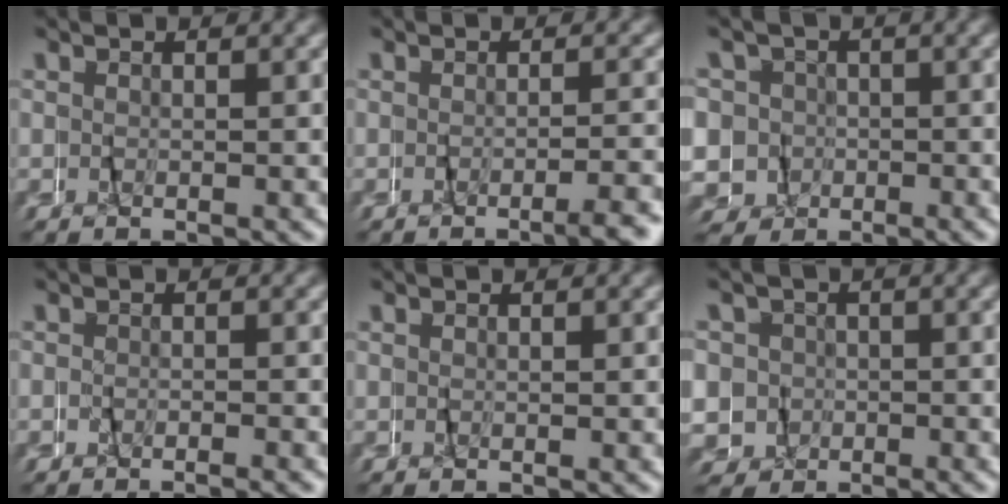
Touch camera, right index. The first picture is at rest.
{"total": 2.3, "force": [-2.1, -0.6, 0.6], "torque": [-0.006, 0.005, -0.038]}
{"total": 9.4, "force": [-1.6, 9.0, 2.0], "torque": [-0.072, -0.036, -0.026]}
{"total": 1.4, "force": [-1.2, -0.6, -0.3], "torque": [0.005, 0.002, -0.026]}
{"total": 0.0}
{"total": 7.0, "force": [-0.7, 6.8, 1.4], "torque": [-0.054, -0.019, -0.014]}